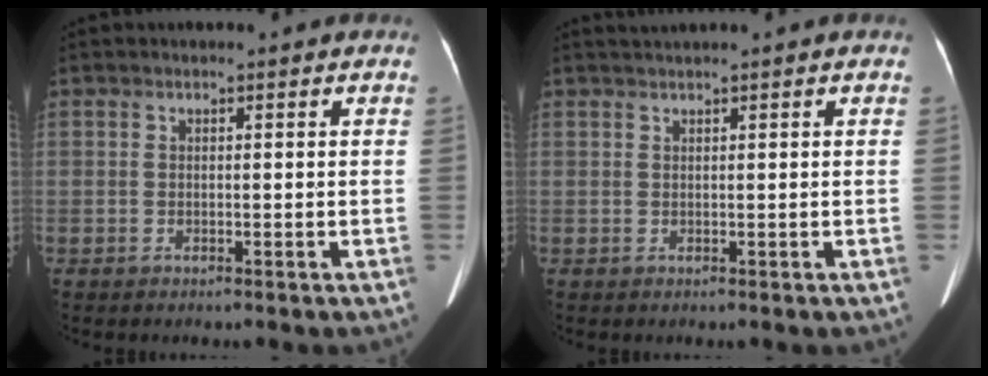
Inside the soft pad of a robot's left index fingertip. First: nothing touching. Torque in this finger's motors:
{"motor_torque": [0.00, -0.07, -0.12, -0.02]}